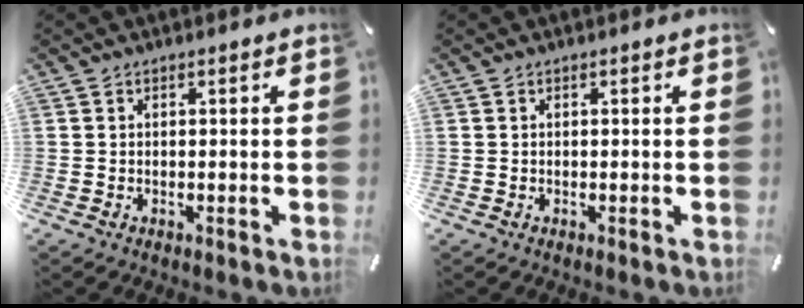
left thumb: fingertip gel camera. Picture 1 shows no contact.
{"total": 0.0}